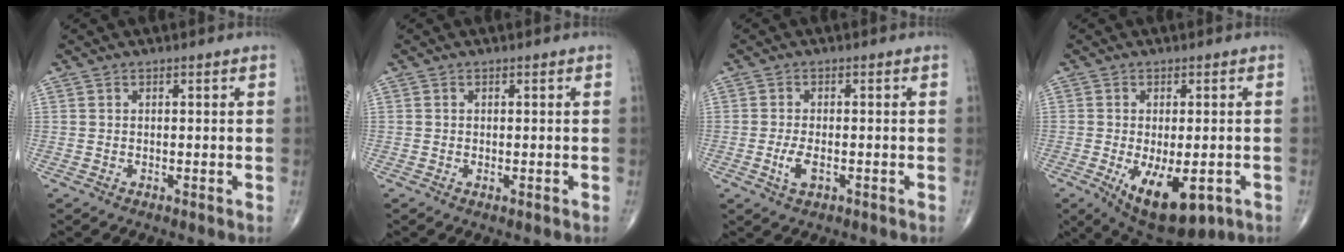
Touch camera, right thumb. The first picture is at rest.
{"total": 0.7, "force": [-0.2, 0.3, 0.6], "torque": [-0.011, -0.002, -0.003]}
{"total": 3.5, "force": [-1.1, 1.6, 2.9], "torque": [-0.062, -0.001, -0.020]}
{"total": 12.7, "force": [-4.8, 5.8, 10.2], "torque": [-0.151, -0.012, -0.058]}